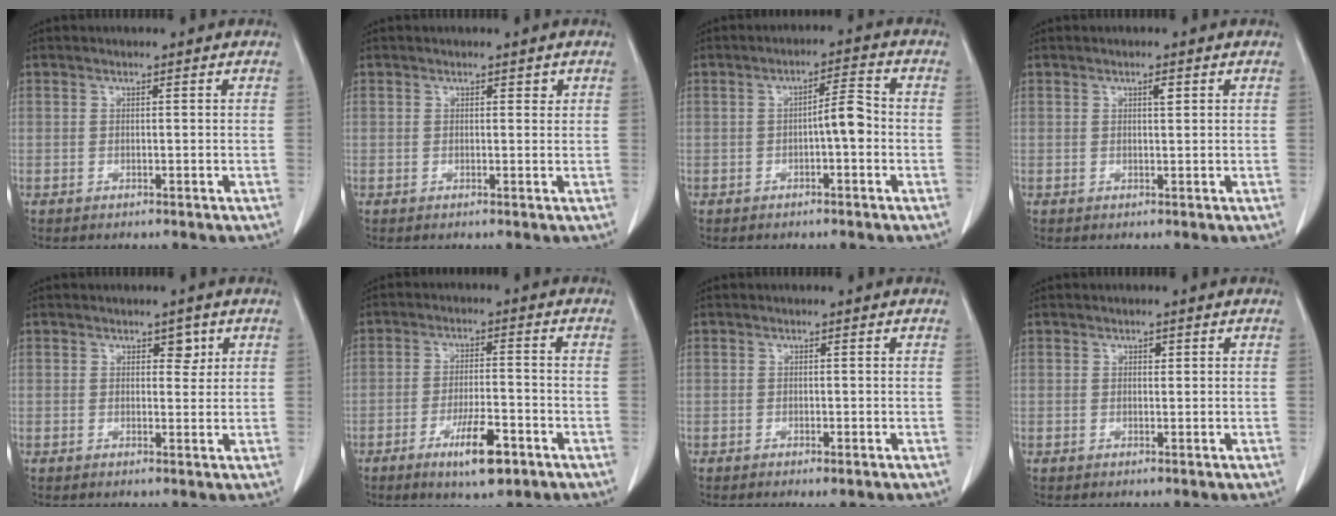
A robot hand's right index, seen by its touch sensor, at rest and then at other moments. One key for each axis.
{"total": 0.8, "fx": 0.5, "fy": 0.4, "fz": 0.4, "tx": -0.003, "ty": 0.000, "tz": 0.005}
{"total": 4.1, "fx": -0.9, "fy": 0.7, "fz": 4.0, "tx": -0.059, "ty": 0.013, "tz": -0.013}
{"total": 1.0, "fx": 0.5, "fy": 0.2, "fz": 0.9, "tx": -0.020, "ty": 0.000, "tz": 0.009}
{"total": 2.0, "fx": 1.0, "fy": 1.2, "fz": 1.2, "tx": -0.008, "ty": -0.002, "tz": 0.014}
{"total": 7.6, "fx": -4.2, "fy": 1.5, "fz": 6.2, "tx": -0.109, "ty": -0.010, "tz": -0.064}
{"total": 1.2, "fx": -0.6, "fy": 0.3, "fz": 0.9, "tx": -0.017, "ty": -0.005, "tz": -0.006}
{"total": 0.6, "fx": 0.3, "fy": 0.4, "fz": 0.4, "tx": -0.008, "ty": 0.000, "tz": 0.006}